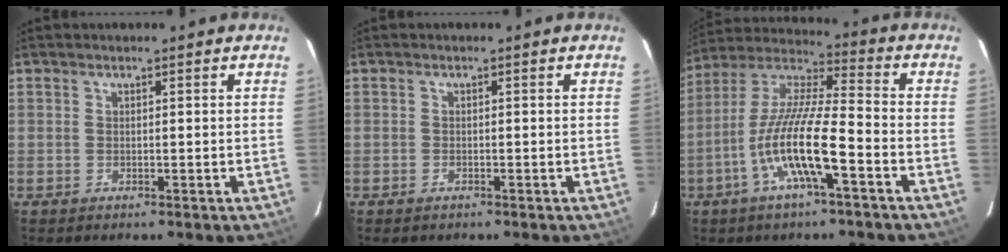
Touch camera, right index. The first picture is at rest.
{"total": 0.8, "force": [-0.7, 0.5, 0.2], "torque": [-0.005, 0.000, -0.012]}
{"total": 14.2, "force": [-5.7, 1.9, 12.8], "torque": [-0.253, -0.004, -0.115]}